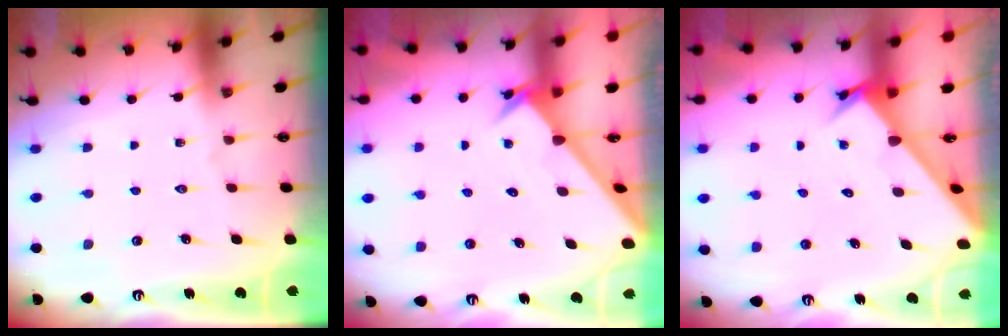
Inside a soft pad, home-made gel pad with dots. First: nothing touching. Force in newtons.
{"total": 2.4, "press": 2.4, "slide": 0.2}
{"total": 2.6, "press": 2.6, "slide": 0.3}